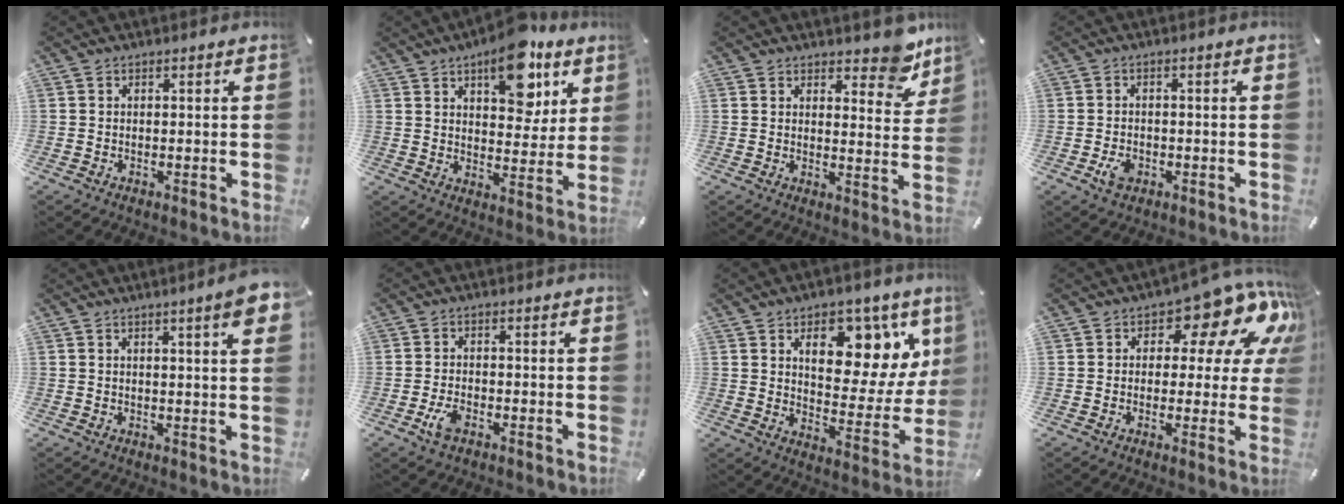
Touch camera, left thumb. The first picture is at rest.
{"total": 14.7, "force": [8.3, 7.5, 9.6], "torque": [-0.123, -0.035, 0.139]}
{"total": 8.8, "force": [6.8, 4.2, 3.7], "torque": [-0.022, -0.049, 0.117]}
{"total": 3.4, "force": [-1.4, 2.5, 1.9], "torque": [-0.047, 0.003, -0.026]}
{"total": 6.5, "force": [2.9, 0.7, 5.8], "torque": [-0.088, -0.007, 0.044]}
{"total": 4.1, "force": [-2.1, 2.2, 2.8], "torque": [-0.072, 0.000, -0.042]}
{"total": 15.3, "force": [8.5, 8.8, 9.2], "torque": [-0.110, -0.060, 0.142]}
{"total": 14.9, "force": [7.7, 7.4, 10.4], "torque": [-0.134, -0.057, 0.127]}